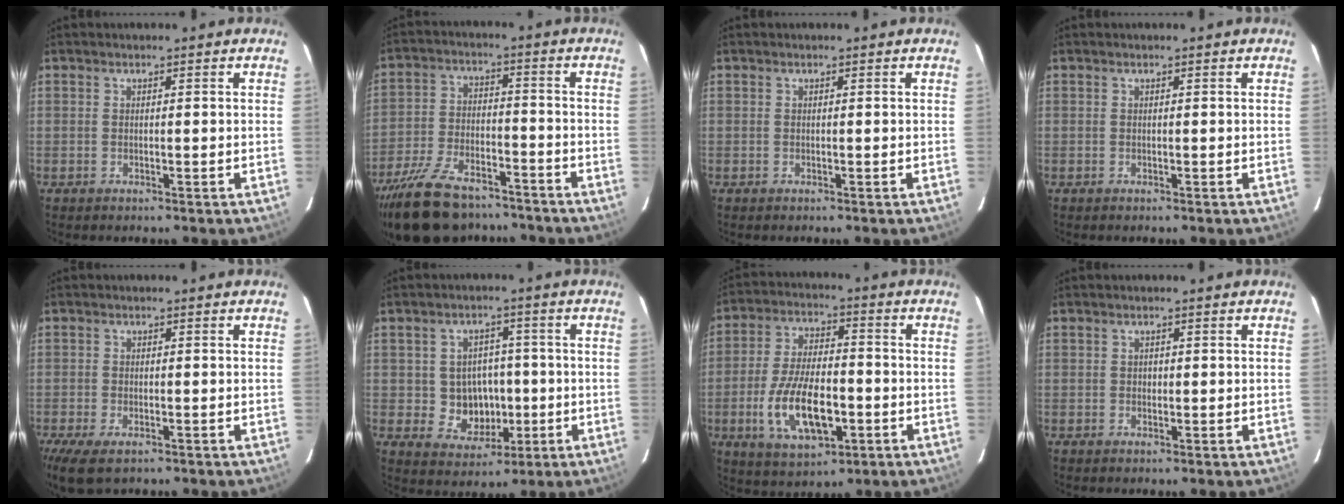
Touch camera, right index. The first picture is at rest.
{"total": 19.3, "force": [-15.4, 7.9, 8.6], "torque": [-0.191, -0.008, -0.246]}
{"total": 0.0}
{"total": 0.0}
{"total": 7.3, "force": [-4.6, 3.1, 4.8], "torque": [-0.112, -0.029, -0.079]}
{"total": 7.7, "force": [-1.1, 7.1, 2.8], "torque": [-0.065, 0.015, 0.001]}
{"total": 14.7, "force": [-4.4, 6.6, 12.4], "torque": [-0.251, -0.006, -0.069]}
{"total": 0.7, "force": [-0.1, 0.7, 0.1], "torque": [0.002, 0.002, -0.001]}